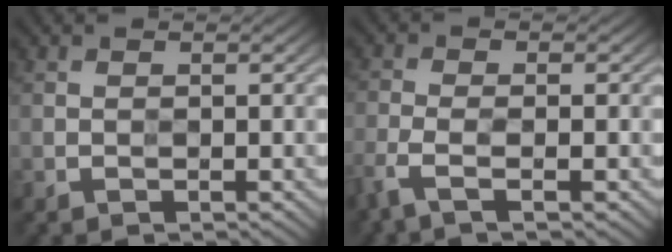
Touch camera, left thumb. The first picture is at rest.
{"total": 3.5, "force": [-2.2, 0.7, 2.6], "torque": [-0.067, -0.004, -0.058]}